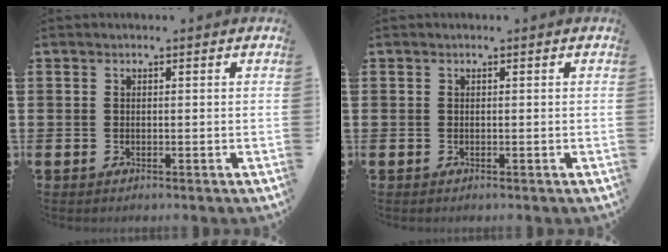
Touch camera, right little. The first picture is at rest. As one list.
[{"total": 0.0}]